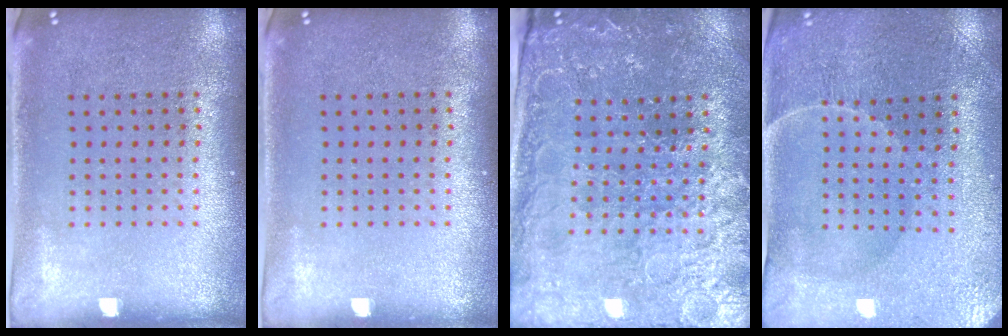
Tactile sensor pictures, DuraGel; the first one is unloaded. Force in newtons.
{"total": 0.0}
{"total": 3.2, "press": 3.1, "slide": 0.4}
{"total": 0.9, "press": 0.8, "slide": 0.3}